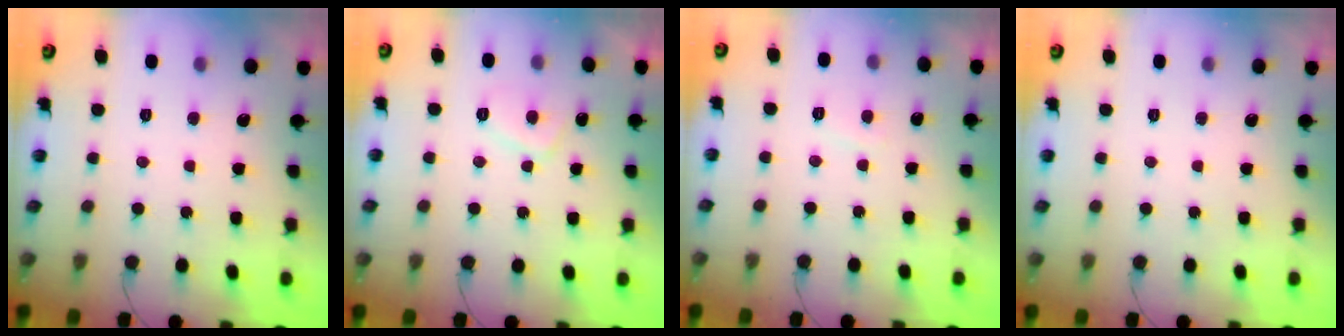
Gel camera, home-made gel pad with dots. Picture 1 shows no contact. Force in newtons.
{"total": 4.1, "press": 4.0, "slide": 1.0}
{"total": 1.8, "press": 1.7, "slide": 0.6}
{"total": 0.0}